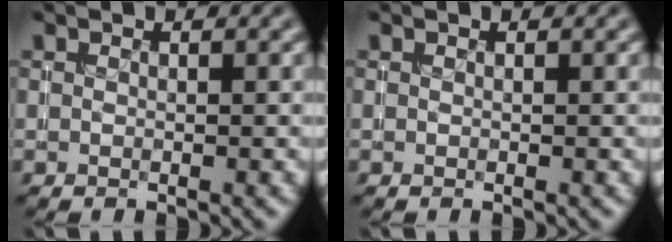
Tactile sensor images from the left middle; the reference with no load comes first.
{"total": 0.0}